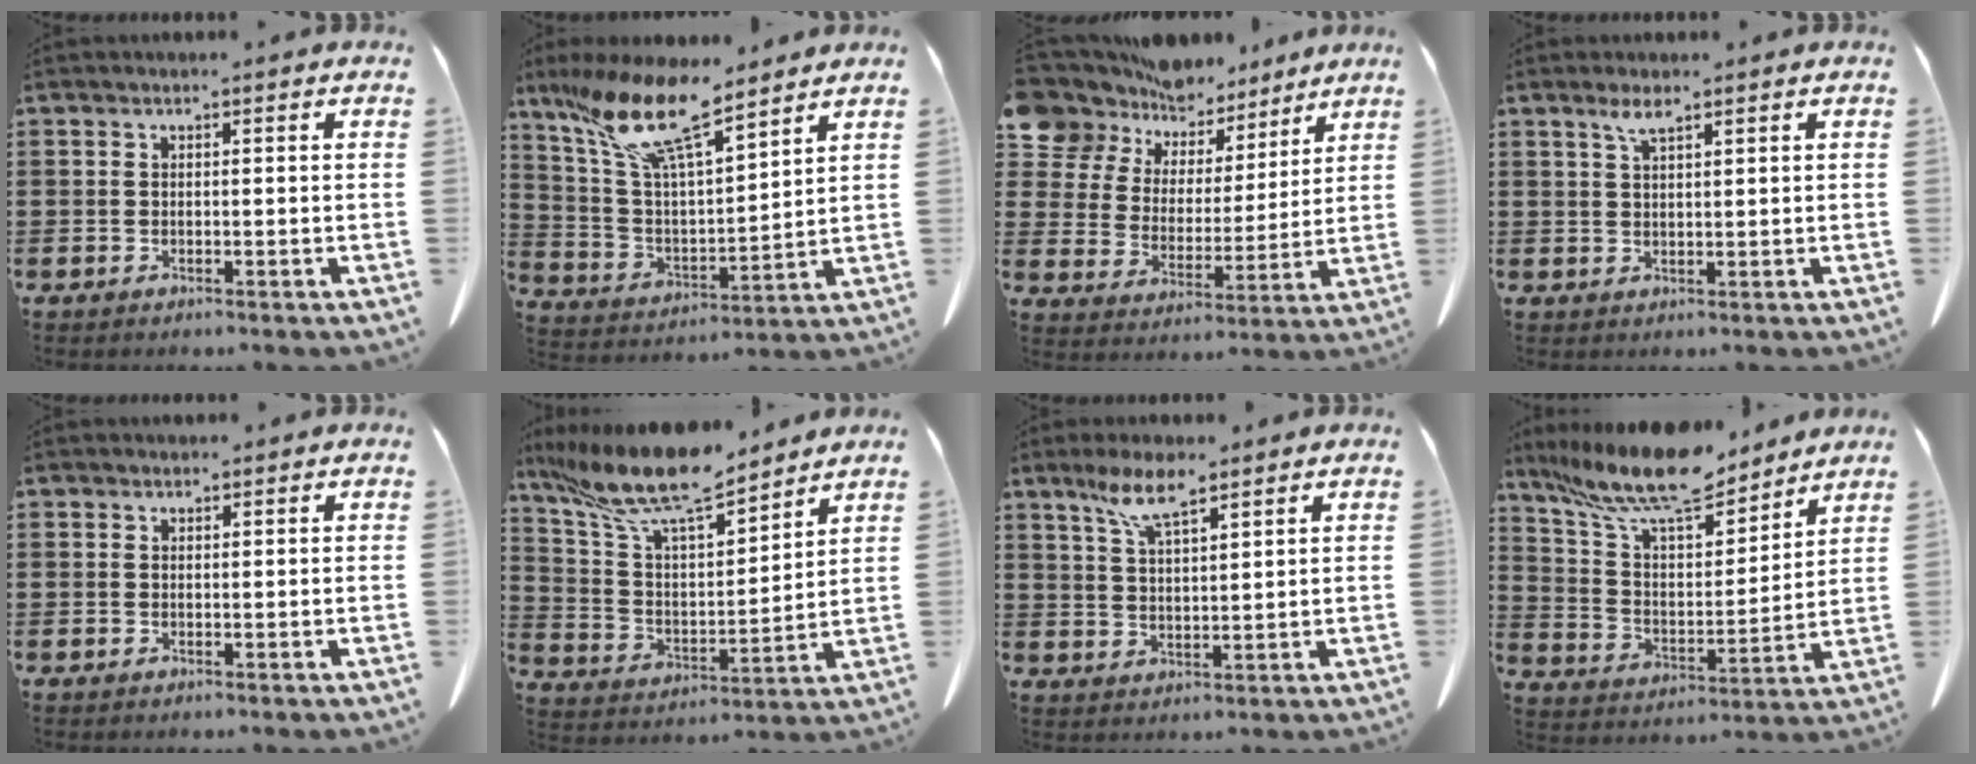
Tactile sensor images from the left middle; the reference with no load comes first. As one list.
[{"total": 13.8, "force": [9.9, 3.4, 9.0], "torque": [-0.218, -0.043, 0.168]}, {"total": 8.1, "force": [7.1, 4.0, 0.3], "torque": [-0.051, -0.046, 0.134]}, {"total": 2.6, "force": [1.9, 0.4, 1.8], "torque": [-0.039, 0.001, 0.034]}, {"total": 1.1, "force": [1.1, 0.4, 0.1], "torque": [-0.005, 0.000, 0.022]}, {"total": 12.3, "force": [9.9, 2.4, 6.9], "torque": [-0.170, -0.051, 0.173]}, {"total": 6.3, "force": [4.5, 1.2, 4.2], "torque": [-0.094, -0.003, 0.081]}, {"total": 12.3, "force": [10.0, 2.6, 6.6], "torque": [-0.158, -0.056, 0.174]}]